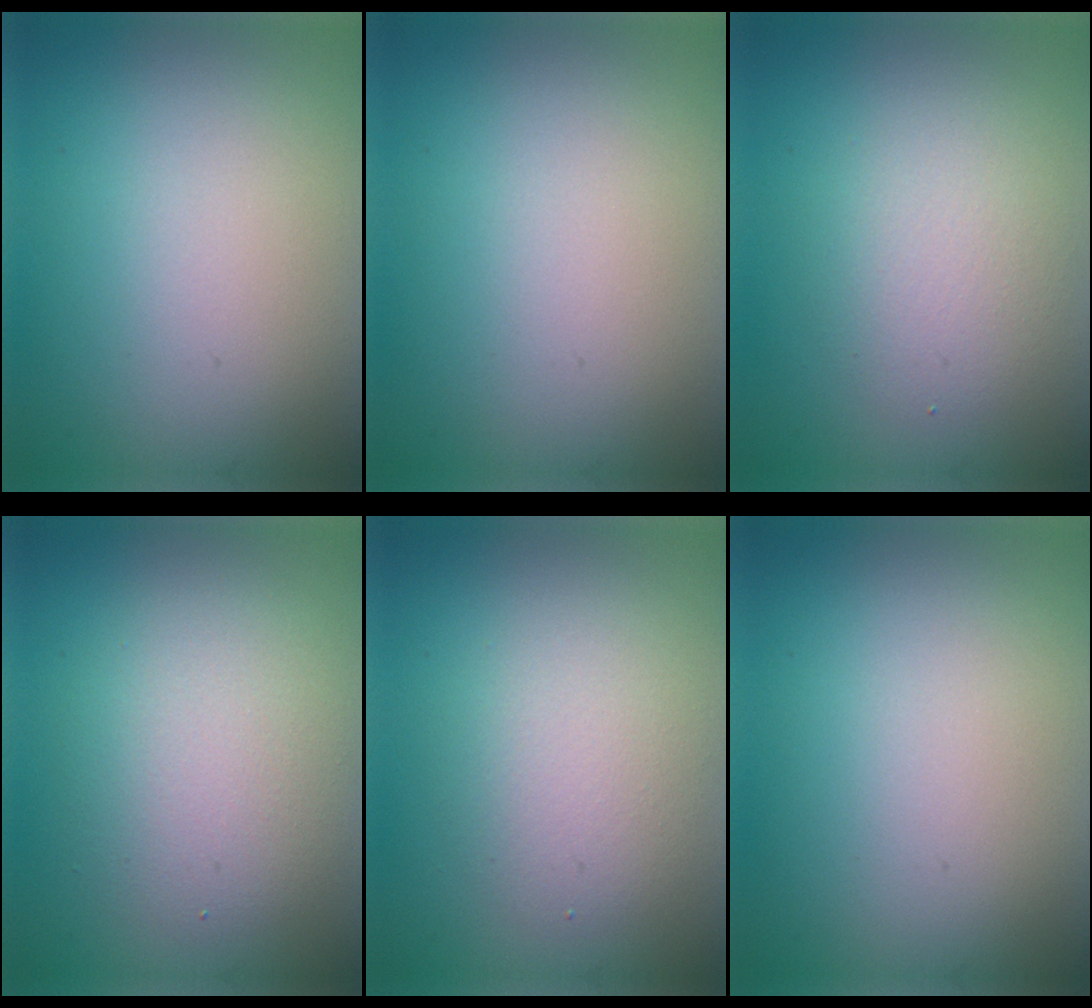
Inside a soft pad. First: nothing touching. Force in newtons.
{"total": 0.0}
{"total": 2.9, "press": 2.9, "slide": 0.1}
{"total": 4.4, "press": 4.4, "slide": 0.3}
{"total": 3.3, "press": 3.3, "slide": 0.2}
{"total": 0.0}